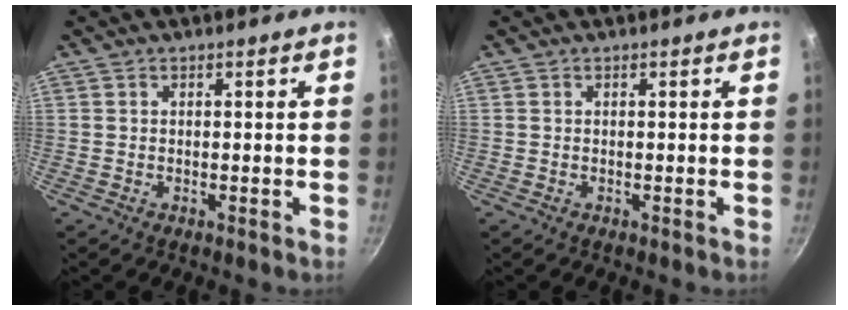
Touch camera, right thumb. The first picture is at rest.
{"total": 0.0}